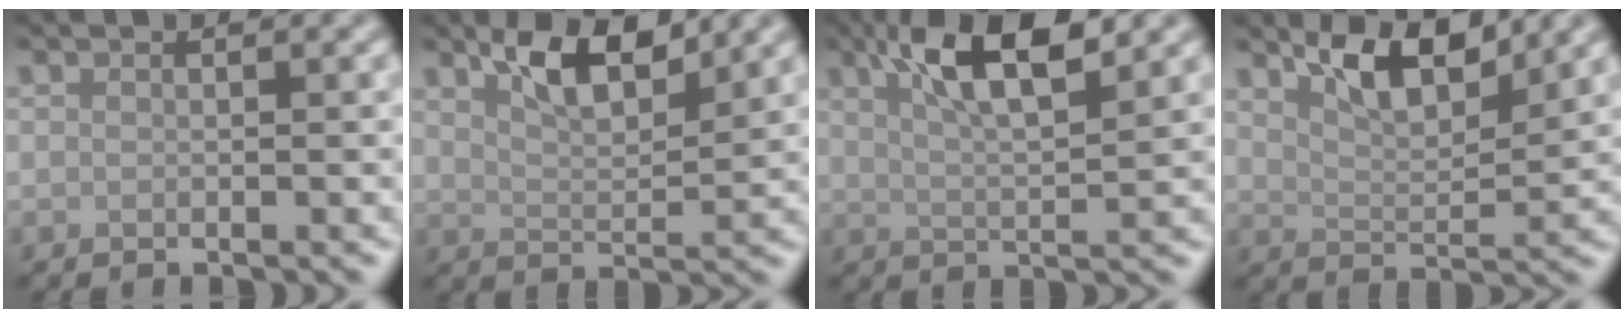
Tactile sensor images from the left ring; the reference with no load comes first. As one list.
[{"total": 5.0, "force": [3.3, 1.7, 3.4], "torque": [-0.060, 0.000, 0.055]}, {"total": 6.9, "force": [3.4, 1.9, 5.7], "torque": [-0.098, 0.010, 0.058]}, {"total": 5.4, "force": [3.9, 1.6, 3.3], "torque": [-0.059, 0.000, 0.065]}]